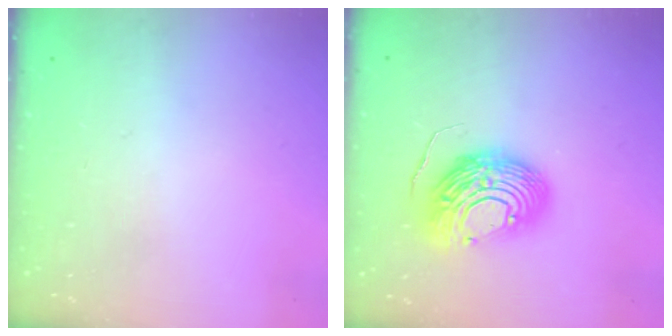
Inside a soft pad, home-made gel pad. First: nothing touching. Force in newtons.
{"total": 13.1, "press": 13.1, "slide": 1.3}